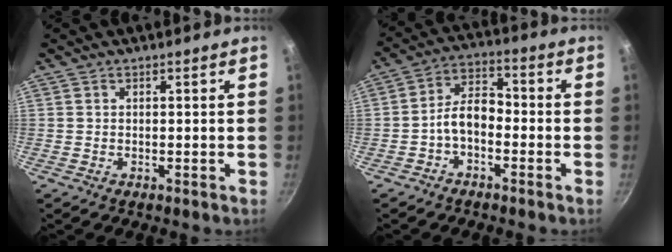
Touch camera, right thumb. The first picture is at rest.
{"total": 6.9, "force": [-2.4, 4.1, 4.9], "torque": [-0.074, 0.040, -0.054]}